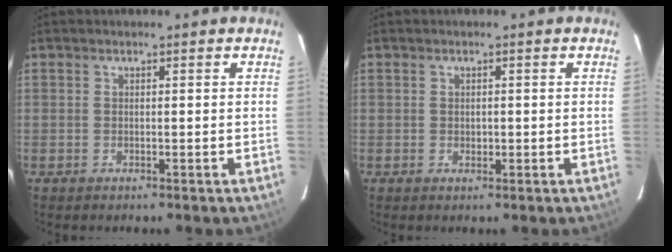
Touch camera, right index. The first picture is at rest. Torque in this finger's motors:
{"motor_torque": [-0.10, 0.02, -0.02, 0.00]}